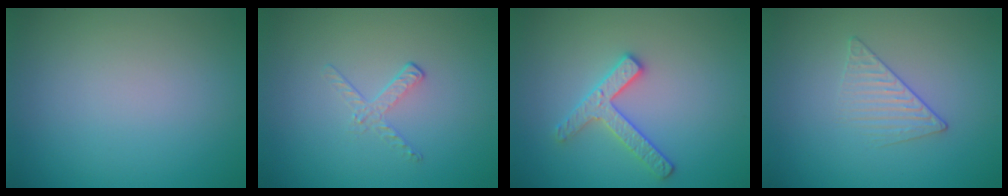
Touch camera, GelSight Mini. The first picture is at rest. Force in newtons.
{"total": 1.2, "press": 0.4, "slide": 1.2}
{"total": 2.6, "press": 2.5, "slide": 0.4}
{"total": 1.6, "press": 1.0, "slide": 1.2}